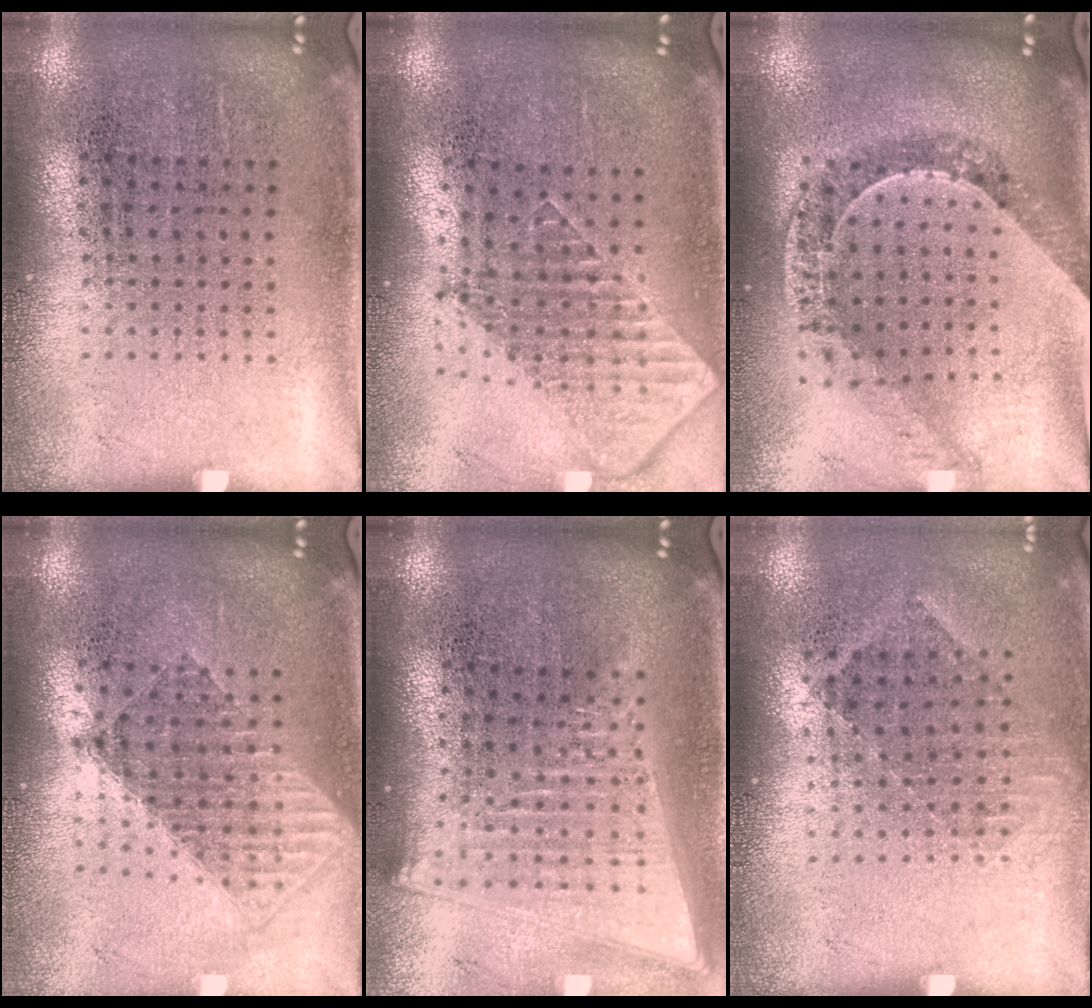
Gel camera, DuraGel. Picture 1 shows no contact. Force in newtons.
{"total": 1.9, "press": 1.5, "slide": 1.2}
{"total": 1.1, "press": 1.1, "slide": 0.1}
{"total": 1.5, "press": 1.3, "slide": 0.9}
{"total": 2.0, "press": 1.7, "slide": 1.1}
{"total": 0.8, "press": 0.7, "slide": 0.4}